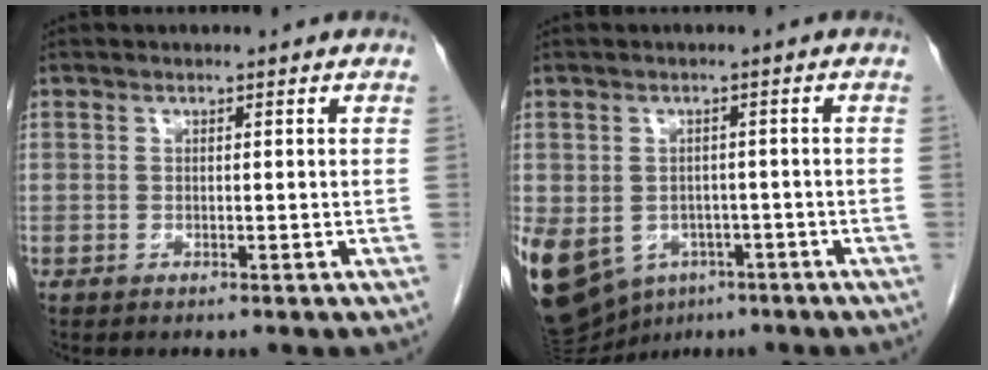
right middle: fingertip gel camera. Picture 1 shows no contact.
{"total": 23.4, "force": [-10.3, 18.0, 10.8], "torque": [-0.350, -0.019, -0.141]}